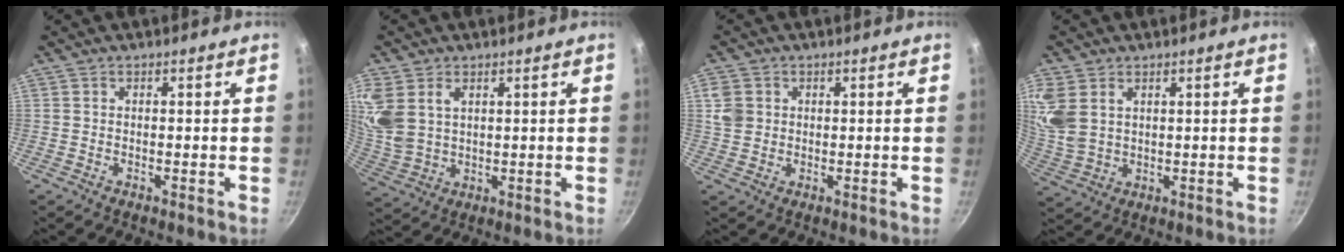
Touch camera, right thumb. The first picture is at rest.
{"total": 11.3, "force": [3.7, 7.7, 7.4], "torque": [-0.186, -0.004, 0.087]}
{"total": 4.1, "force": [1.0, 3.5, 1.8], "torque": [-0.023, 0.000, 0.021]}
{"total": 9.3, "force": [3.0, 6.3, 6.1], "torque": [-0.148, -0.003, 0.072]}